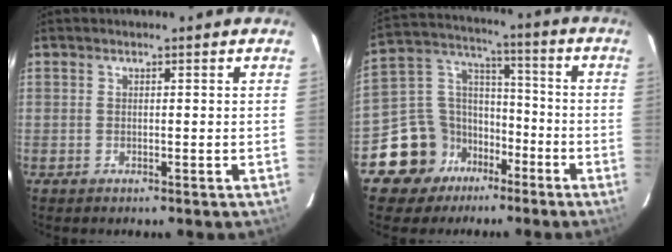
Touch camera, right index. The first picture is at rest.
{"total": 12.8, "force": [-8.0, 9.5, 3.0], "torque": [-0.086, 0.060, -0.130]}